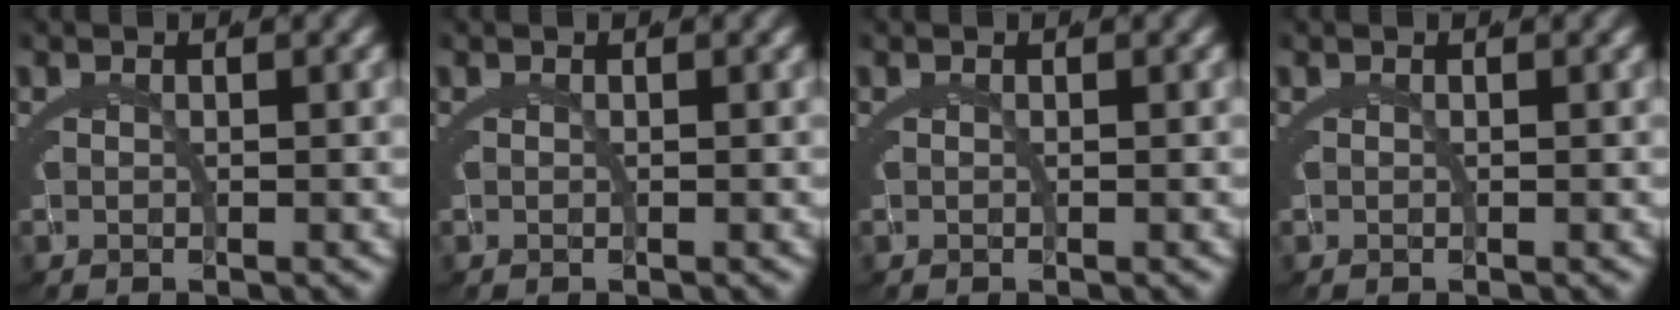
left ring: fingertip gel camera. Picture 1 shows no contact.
{"total": 0.0}
{"total": 0.0}
{"total": 0.0}